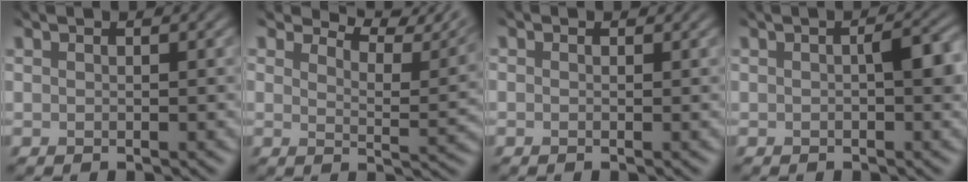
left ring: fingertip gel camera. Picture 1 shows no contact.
{"total": 7.9, "force": [7.1, 1.8, 2.9], "torque": [-0.057, 0.003, 0.099]}
{"total": 0.0}
{"total": 3.3, "force": [0.0, 1.7, 2.9], "torque": [-0.056, 0.001, 0.000]}